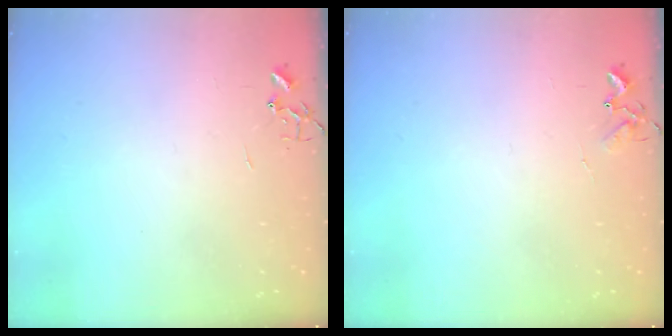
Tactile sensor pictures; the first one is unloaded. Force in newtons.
{"total": 4.5, "press": 4.5, "slide": 0.5}